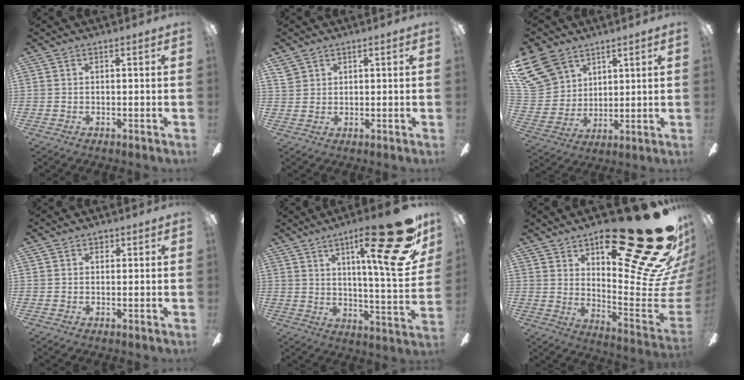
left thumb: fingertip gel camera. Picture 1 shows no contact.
{"total": 2.7, "force": [1.8, 1.9, 0.5], "torque": [-0.008, 0.000, 0.035]}
{"total": 14.8, "force": [9.3, 10.3, 5.1], "torque": [-0.139, -0.037, 0.189]}
{"total": 1.5, "force": [1.0, 1.0, 0.4], "torque": [-0.001, 0.000, 0.017]}
{"total": 25.9, "force": [13.7, 5.9, 21.1], "torque": [-0.292, -0.087, 0.208]}
{"total": 34.0, "force": [21.8, 9.7, 24.2], "torque": [-0.265, -0.171, 0.370]}